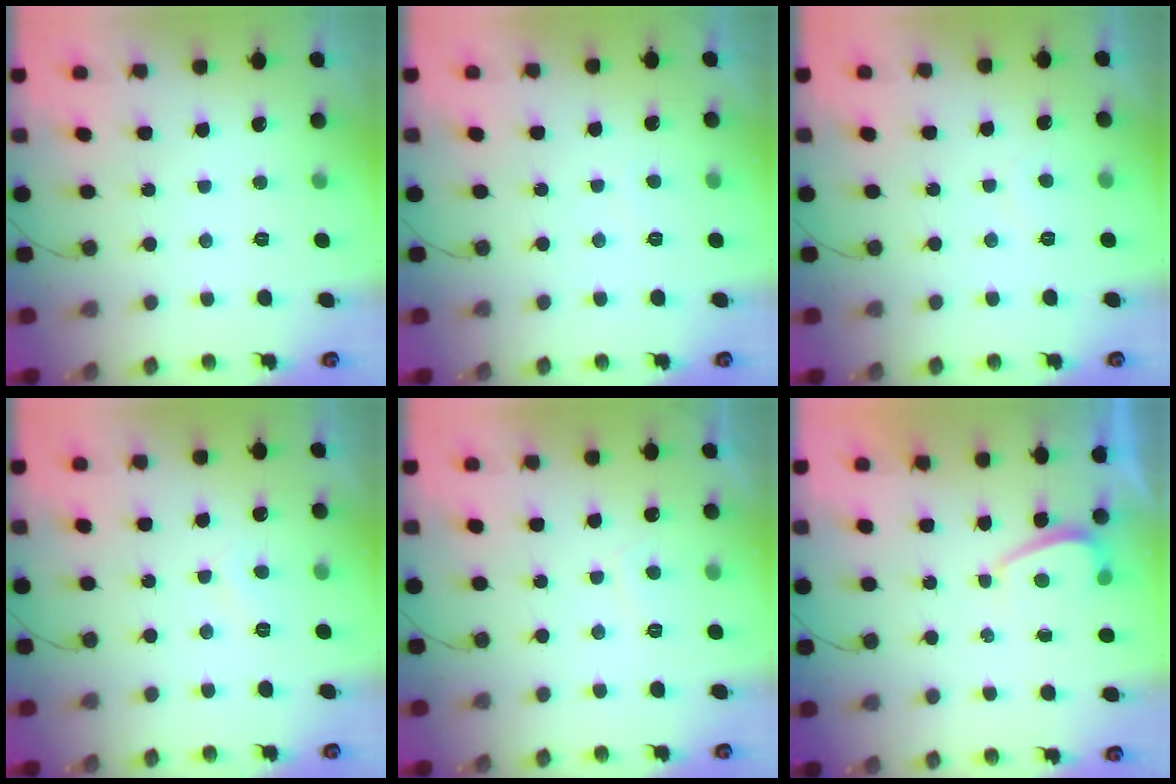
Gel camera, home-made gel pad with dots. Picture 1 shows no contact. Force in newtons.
{"total": 0.8, "press": 0.7, "slide": 0.3}
{"total": 0.8, "press": 0.6, "slide": 0.4}
{"total": 3.1, "press": 3.0, "slide": 0.6}
{"total": 1.7, "press": 1.5, "slide": 0.7}
{"total": 0.6, "press": 0.3, "slide": 0.5}